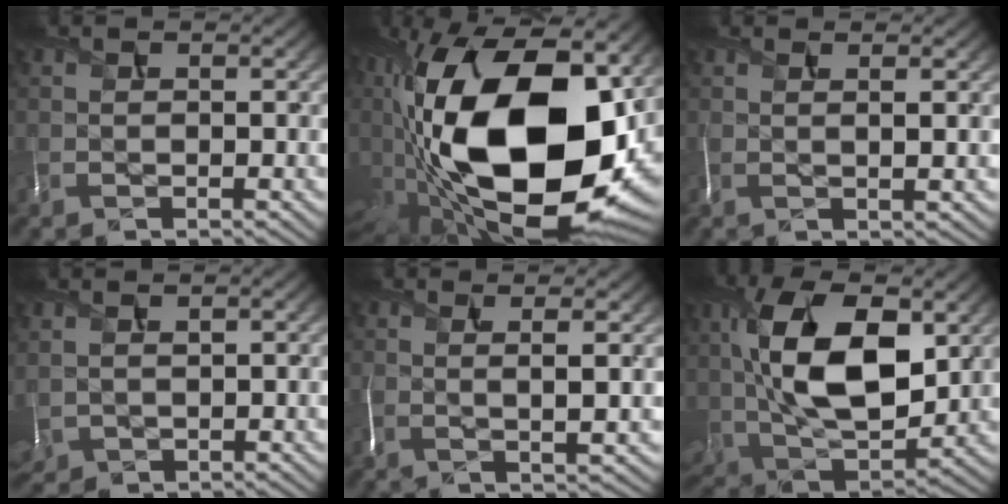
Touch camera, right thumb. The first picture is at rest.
{"total": 21.9, "force": [-0.5, 11.7, 18.6], "torque": [-0.381, -0.050, -0.004]}
{"total": 2.1, "force": [0.8, 0.2, 1.9], "torque": [-0.030, 0.008, 0.011]}
{"total": 2.0, "force": [1.4, 1.0, 0.9], "torque": [-0.041, 0.005, 0.036]}
{"total": 3.8, "force": [1.1, 0.4, 3.6], "torque": [-0.060, 0.004, 0.018]}
{"total": 14.6, "force": [3.5, 8.3, 11.4], "torque": [-0.243, 0.001, 0.070]}